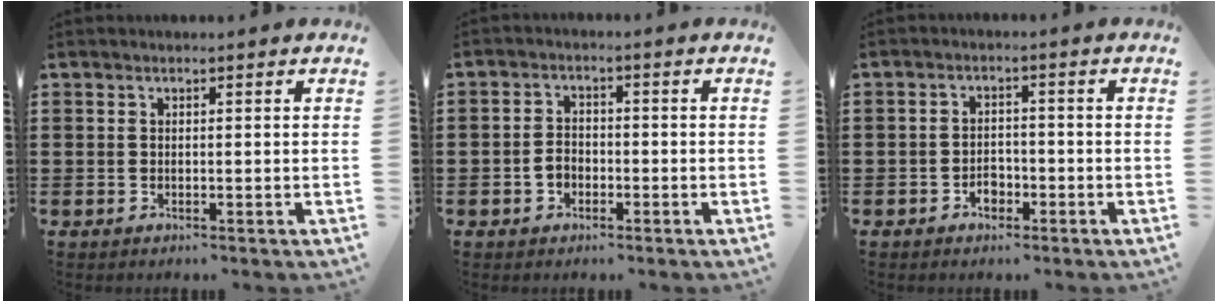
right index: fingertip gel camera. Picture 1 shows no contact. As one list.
[{"total": 2.5, "force": [-1.1, 1.9, 1.2], "torque": [-0.028, 0.004, -0.024]}, {"total": 2.5, "force": [-1.5, 1.6, 1.1], "torque": [-0.025, 0.003, -0.031]}]